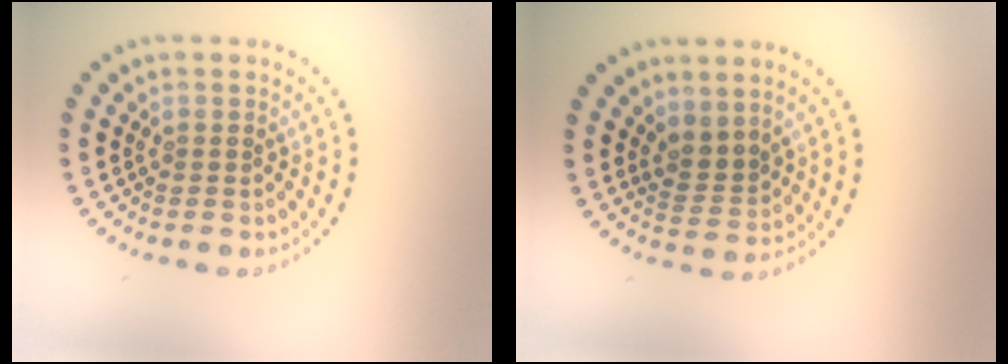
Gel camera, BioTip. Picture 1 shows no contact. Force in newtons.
{"total": 2.2, "press": 1.5, "slide": 1.6}